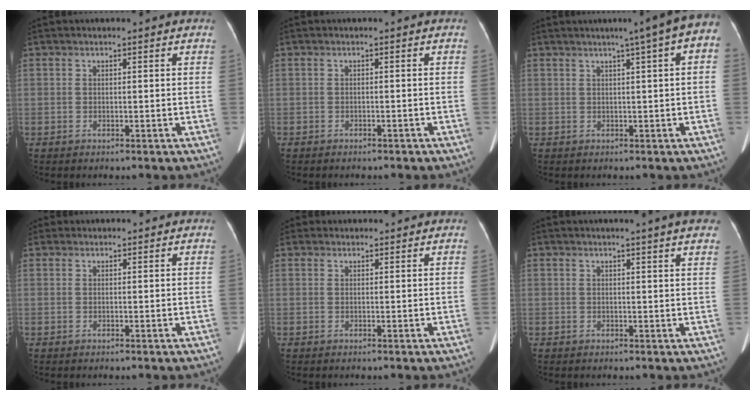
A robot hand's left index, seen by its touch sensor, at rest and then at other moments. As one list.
[{"total": 2.1, "force": [-1.8, 0.7, 0.7], "torque": [-0.014, -0.003, -0.020]}, {"total": 8.3, "force": [4.2, 0.5, 7.2], "torque": [-0.085, 0.025, 0.037]}, {"total": 1.8, "force": [1.7, 0.5, 0.0], "torque": [-0.005, 0.016, 0.030]}, {"total": 2.7, "force": [2.6, 0.7, -0.1], "torque": [-0.004, 0.018, 0.038]}, {"total": 7.7, "force": [6.4, 0.2, 4.3], "torque": [-0.051, 0.009, 0.056]}]